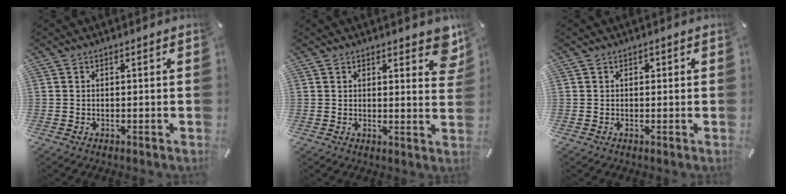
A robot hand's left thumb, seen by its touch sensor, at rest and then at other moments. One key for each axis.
{"total": 5.6, "fx": 3.8, "fy": 2.5, "fz": 3.2, "tx": -0.025, "ty": -0.026, "tz": 0.061}
{"total": 0.6, "fx": 0.1, "fy": 0.6, "fz": 0.1, "tx": -0.001, "ty": 0.005, "tz": 0.000}